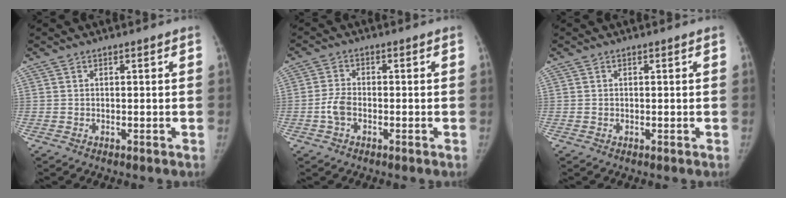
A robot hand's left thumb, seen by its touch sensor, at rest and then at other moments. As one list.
[{"total": 3.5, "force": [-1.3, 2.2, 2.4], "torque": [-0.047, 0.009, -0.030]}, {"total": 0.0}]